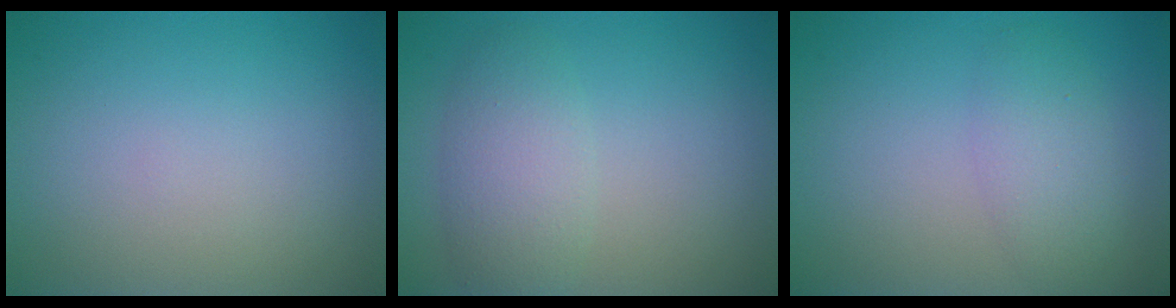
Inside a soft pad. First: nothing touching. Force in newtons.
{"total": 3.5, "press": 3.5, "slide": 0.1}
{"total": 2.8, "press": 2.8, "slide": 0.1}